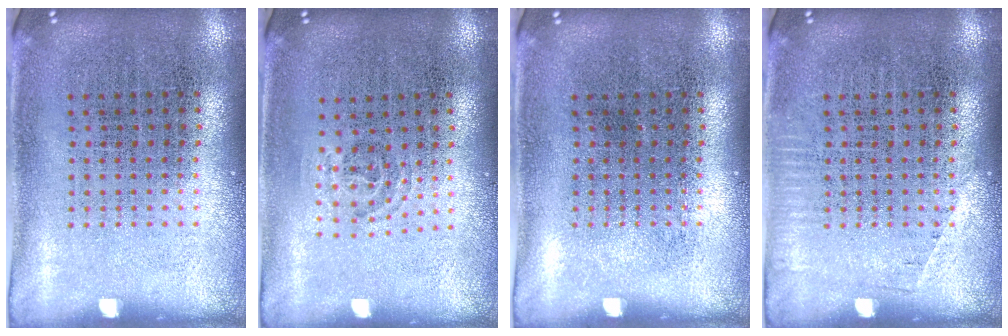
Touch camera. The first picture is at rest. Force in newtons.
{"total": 0.8, "press": 0.5, "slide": 0.7}
{"total": 0.0}
{"total": 0.7, "press": 0.7, "slide": 0.2}